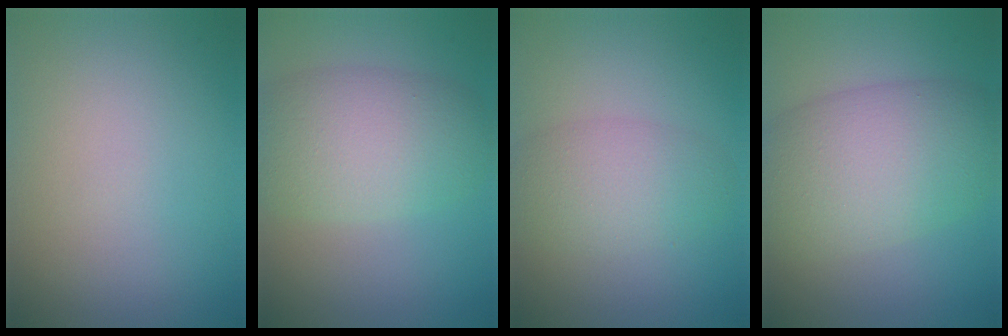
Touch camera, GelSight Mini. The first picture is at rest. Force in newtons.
{"total": 6.8, "press": 6.8, "slide": 0.5}
{"total": 4.2, "press": 4.2, "slide": 0.1}
{"total": 9.0, "press": 9.0, "slide": 0.6}